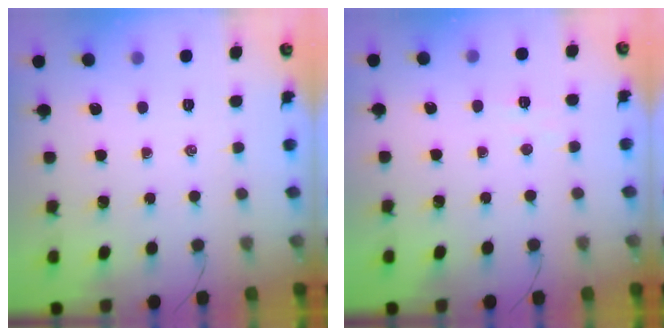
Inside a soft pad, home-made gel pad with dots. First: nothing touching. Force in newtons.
{"total": 2.8, "press": 2.7, "slide": 0.8}